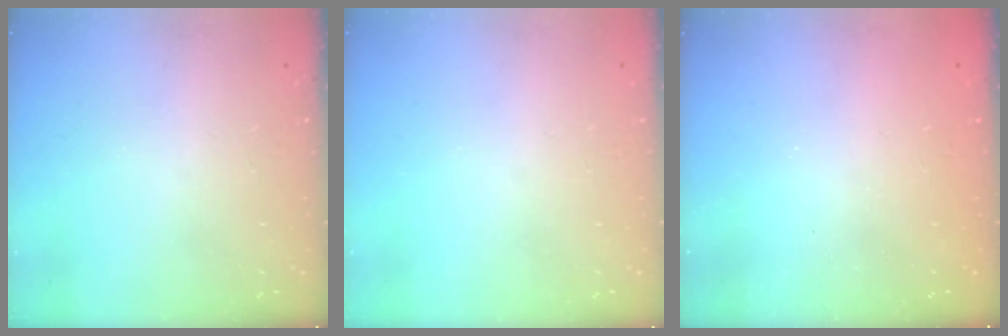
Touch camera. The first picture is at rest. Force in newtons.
{"total": 0.0}
{"total": 2.3, "press": 2.2, "slide": 0.8}